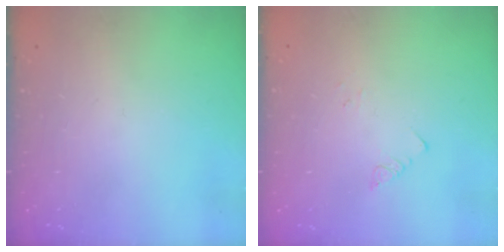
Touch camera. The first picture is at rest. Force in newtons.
{"total": 1.3, "press": 1.2, "slide": 0.1}